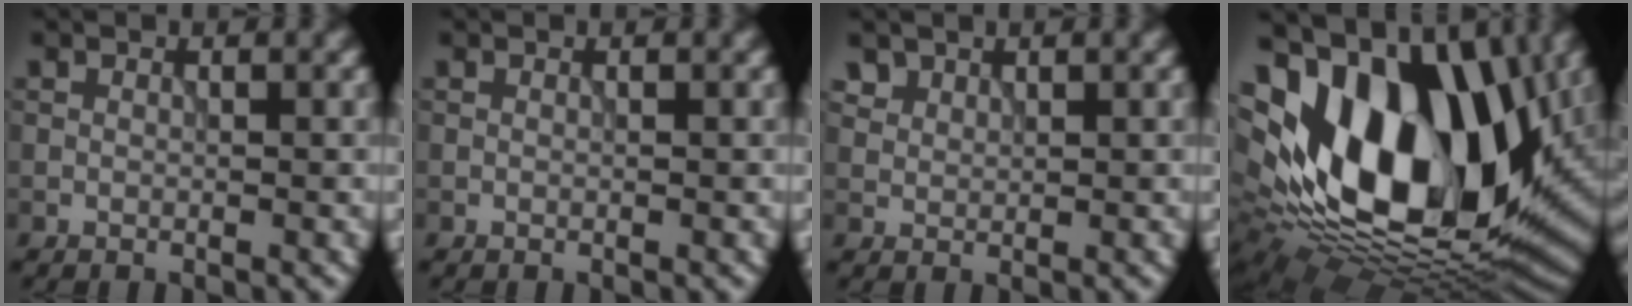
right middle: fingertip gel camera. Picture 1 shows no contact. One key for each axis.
{"total": 0.0}
{"total": 2.1, "fx": 1.5, "fy": 1.3, "fz": 0.6, "tx": -0.025, "ty": -0.010, "tz": 0.046}
{"total": 17.6, "fx": 3.1, "fy": 11.1, "fz": 13.3, "tx": -0.231, "ty": 0.015, "tz": 0.039}